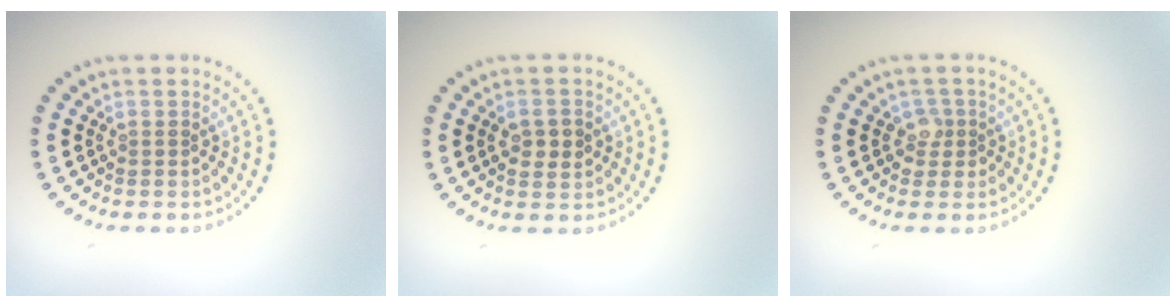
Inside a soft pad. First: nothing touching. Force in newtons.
{"total": 2.3, "press": 2.3, "slide": 0.2}
{"total": 1.7, "press": 1.4, "slide": 0.9}